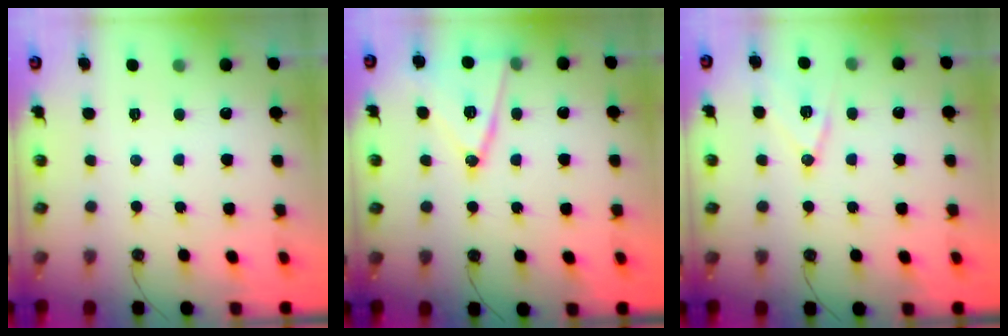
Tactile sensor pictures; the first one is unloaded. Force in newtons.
{"total": 15.1, "press": 14.7, "slide": 3.5}
{"total": 10.9, "press": 10.6, "slide": 2.6}